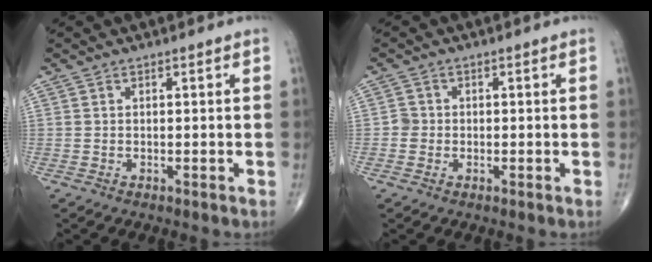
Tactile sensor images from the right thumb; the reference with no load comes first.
{"total": 1.7, "force": [-0.4, 1.6, 0.3], "torque": [0.007, 0.007, -0.011]}